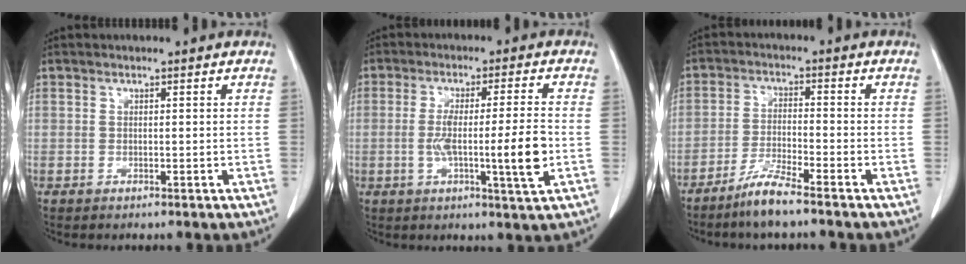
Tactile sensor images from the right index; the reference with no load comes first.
{"total": 9.7, "force": [-1.8, -0.3, 9.5], "torque": [-0.164, -0.005, -0.030]}
{"total": 5.3, "force": [-4.3, -0.4, 3.1], "torque": [-0.066, -0.015, -0.091]}